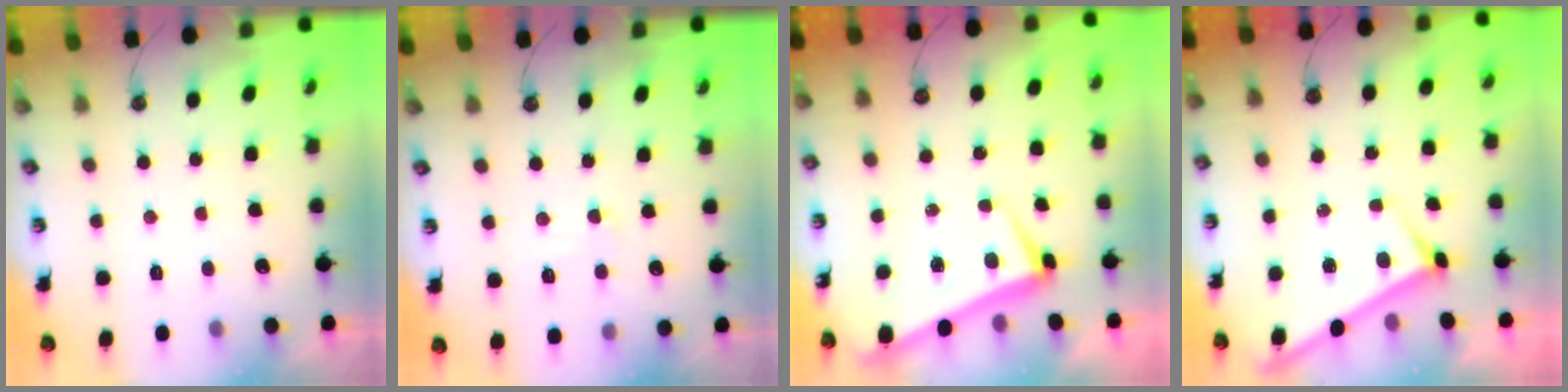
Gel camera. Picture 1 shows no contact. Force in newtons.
{"total": 1.0, "press": 0.4, "slide": 0.9}
{"total": 2.0, "press": 1.9, "slide": 0.7}
{"total": 3.4, "press": 3.4, "slide": 0.2}